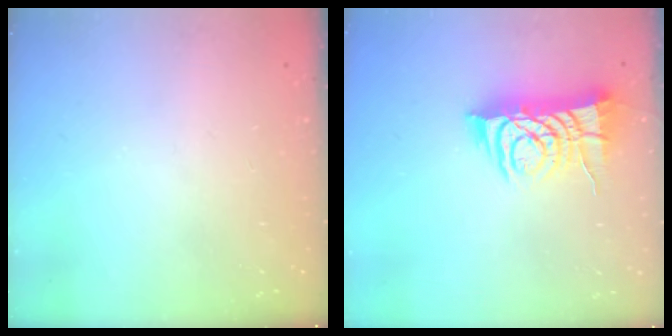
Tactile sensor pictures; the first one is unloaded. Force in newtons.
{"total": 10.2, "press": 10.1, "slide": 1.1}